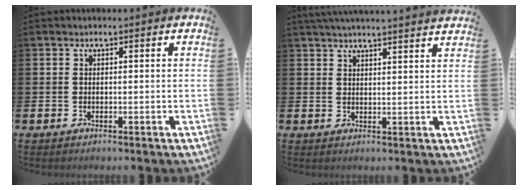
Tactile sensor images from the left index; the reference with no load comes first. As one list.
[{"total": 3.7, "force": [3.6, -0.7, 0.3], "torque": [-0.012, -0.018, 0.065]}]